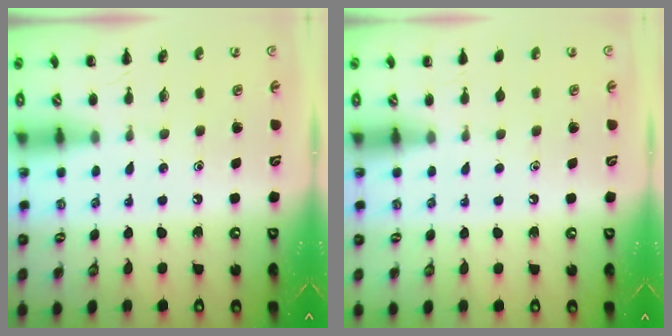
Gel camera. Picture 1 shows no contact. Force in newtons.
{"total": 1.1, "press": 1.1, "slide": 0.2}